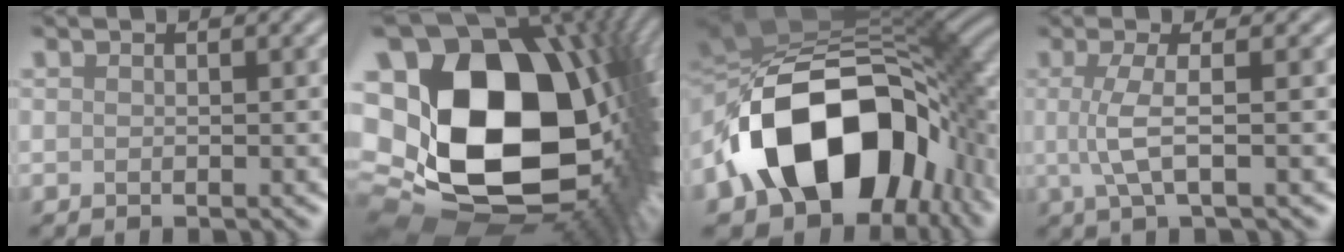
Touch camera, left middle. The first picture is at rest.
{"total": 22.6, "force": [3.5, 15.5, 16.0], "torque": [-0.328, -0.035, 0.109]}
{"total": 16.9, "force": [-4.8, 10.8, 12.0], "torque": [-0.198, -0.004, -0.083]}
{"total": 3.2, "force": [0.1, 0.5, 3.1], "torque": [-0.068, -0.001, 0.002]}